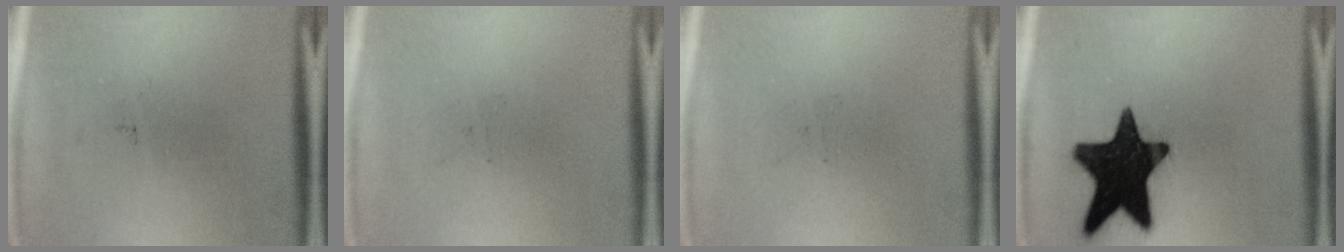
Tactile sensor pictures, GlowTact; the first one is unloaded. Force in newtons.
{"total": 0.0}
{"total": 0.0}
{"total": 18.2}